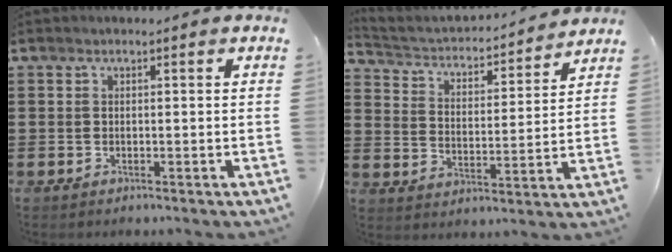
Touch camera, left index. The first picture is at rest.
{"total": 2.7, "force": [2.5, 0.9, 0.6], "torque": [-0.030, -0.026, 0.031]}